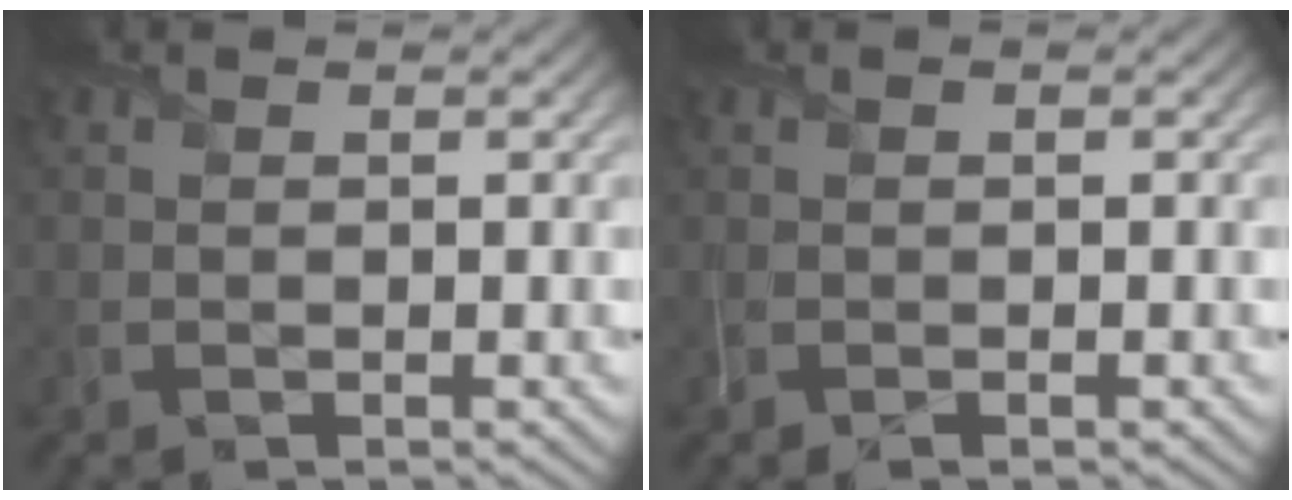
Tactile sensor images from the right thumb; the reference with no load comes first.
{"total": 1.0, "force": [-0.3, 0.2, 0.9], "torque": [-0.019, 0.001, -0.006]}